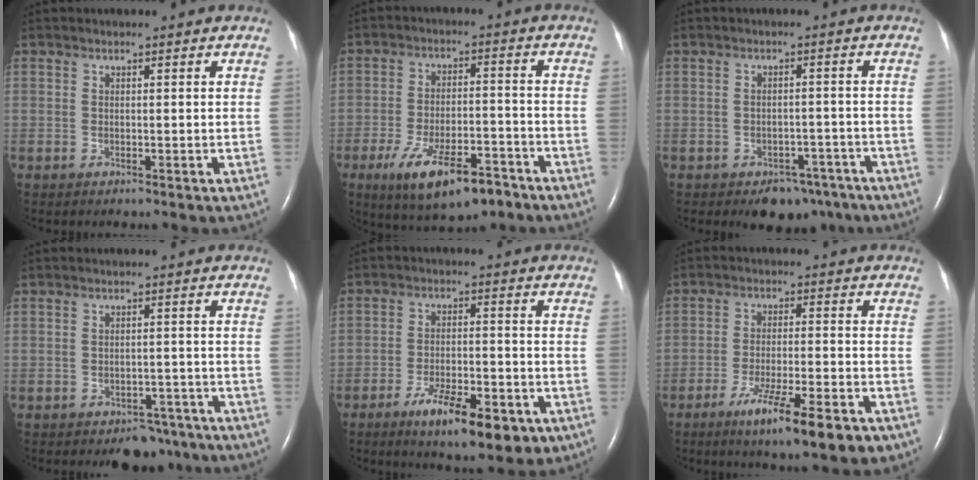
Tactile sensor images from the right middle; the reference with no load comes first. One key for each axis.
{"total": 12.1, "fx": -7.5, "fy": 4.0, "fz": 8.6, "tx": -0.156, "ty": -0.010, "tz": -0.118}
{"total": 5.8, "fx": -4.3, "fy": 3.4, "fz": 2.0, "tx": -0.015, "ty": 0.013, "tz": -0.055}
{"total": 4.7, "fx": -3.7, "fy": 2.5, "fz": 1.3, "tx": -0.009, "ty": 0.011, "tz": -0.048}
{"total": 11.2, "fx": -6.3, "fy": 3.3, "fz": 8.7, "tx": -0.135, "ty": -0.007, "tz": -0.091}
{"total": 11.5, "fx": -6.9, "fy": 1.1, "fz": 9.1, "tx": -0.146, "ty": -0.022, "tz": -0.106}